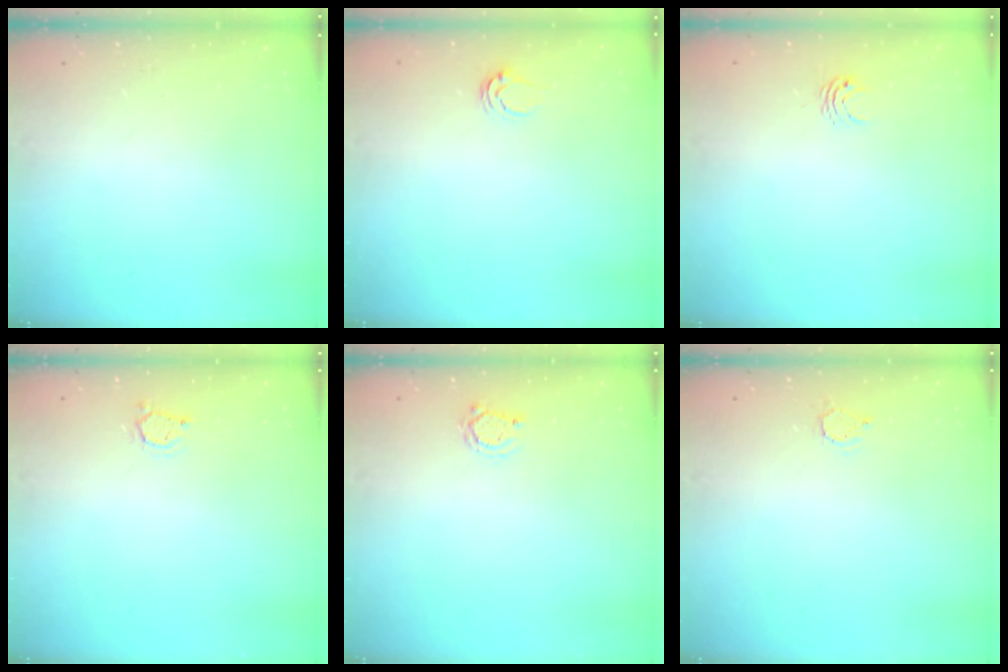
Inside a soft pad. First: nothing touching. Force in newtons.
{"total": 3.3, "press": 3.3, "slide": 0.3}
{"total": 3.0, "press": 3.0, "slide": 0.3}
{"total": 2.5, "press": 2.5, "slide": 0.3}
{"total": 3.0, "press": 3.0, "slide": 0.4}
{"total": 2.1, "press": 2.1, "slide": 0.2}